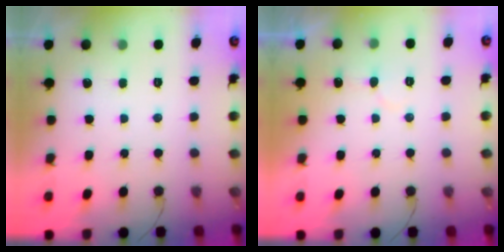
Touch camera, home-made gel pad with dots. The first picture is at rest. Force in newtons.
{"total": 6.9, "press": 6.8, "slide": 0.4}